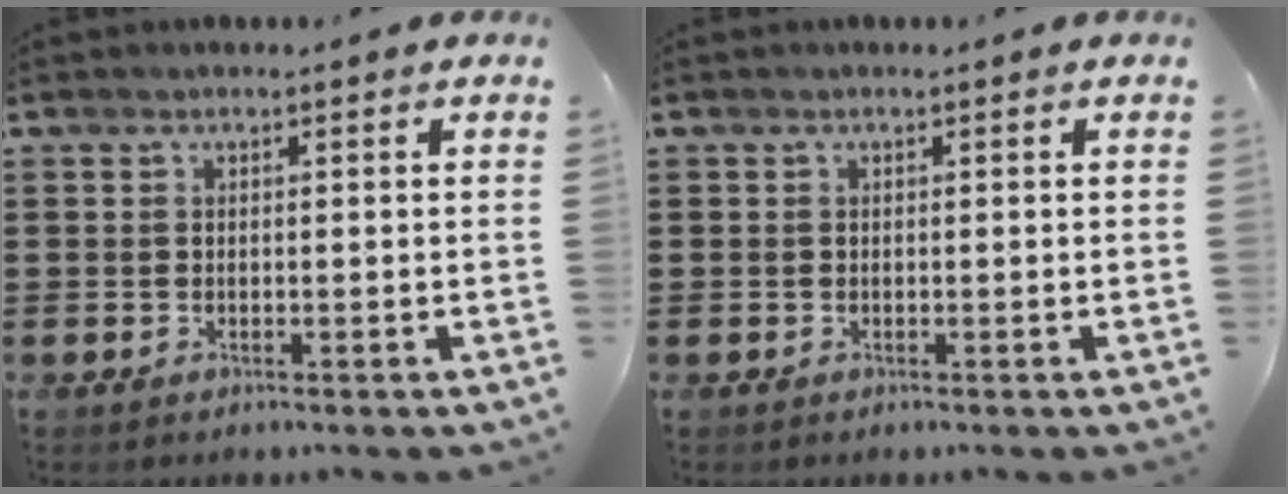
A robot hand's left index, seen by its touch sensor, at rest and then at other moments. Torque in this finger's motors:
{"motor_torque": [0.00, 0.00, 0.00, 0.00]}